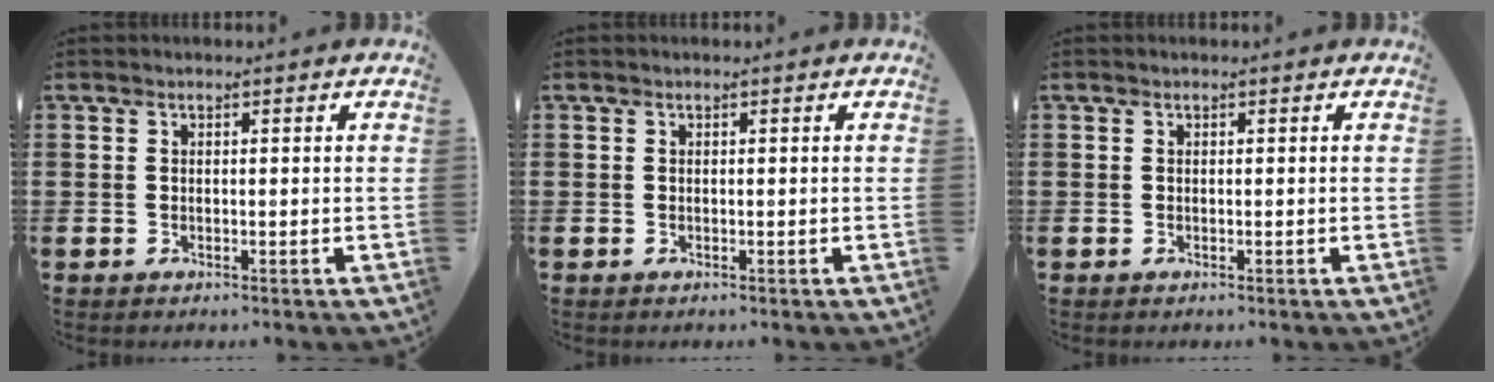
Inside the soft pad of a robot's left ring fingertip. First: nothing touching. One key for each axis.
{"total": 0.0}
{"total": 0.0}